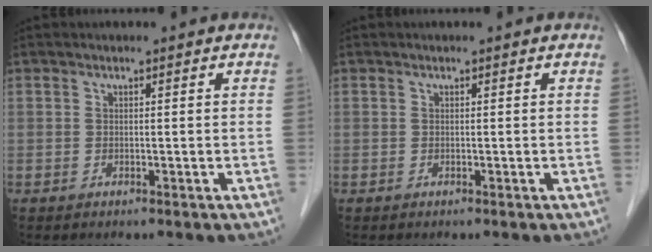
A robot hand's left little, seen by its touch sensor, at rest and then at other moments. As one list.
[{"total": 0.0}]